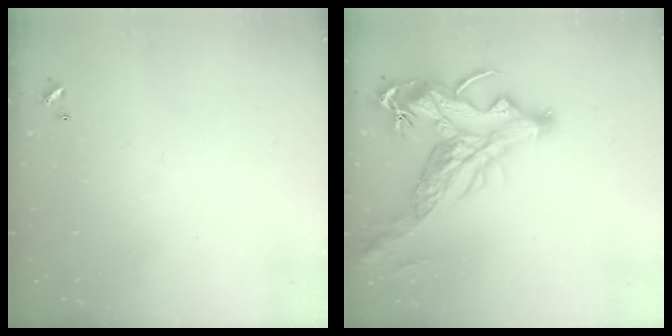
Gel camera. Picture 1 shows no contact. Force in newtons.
{"total": 9.2, "press": 8.8, "slide": 2.6}